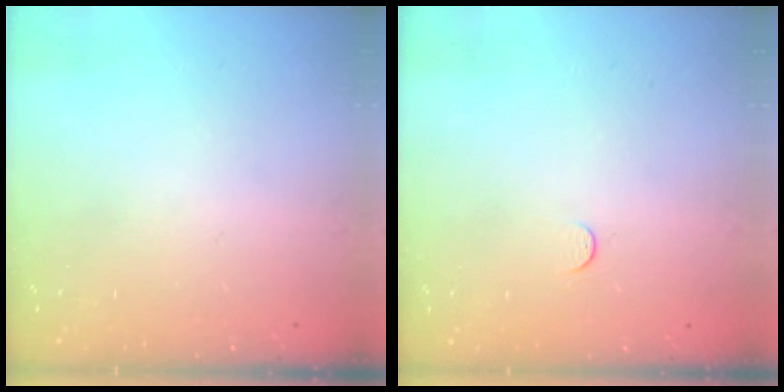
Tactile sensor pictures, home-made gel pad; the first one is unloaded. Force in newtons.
{"total": 3.5, "press": 3.5, "slide": 0.4}